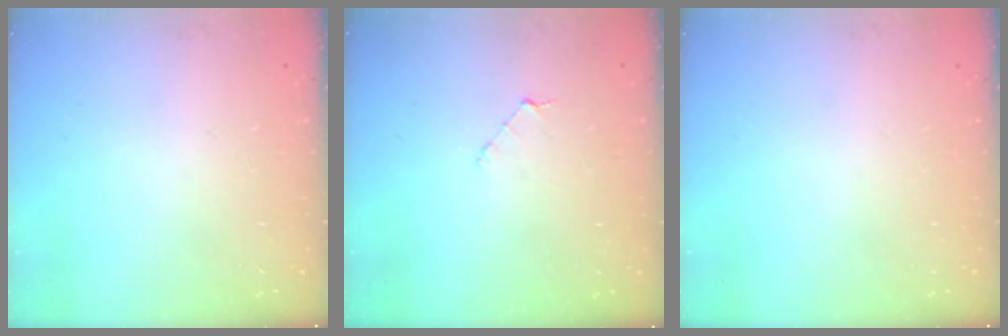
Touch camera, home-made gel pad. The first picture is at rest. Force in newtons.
{"total": 4.1, "press": 4.1, "slide": 0.4}
{"total": 0.0}